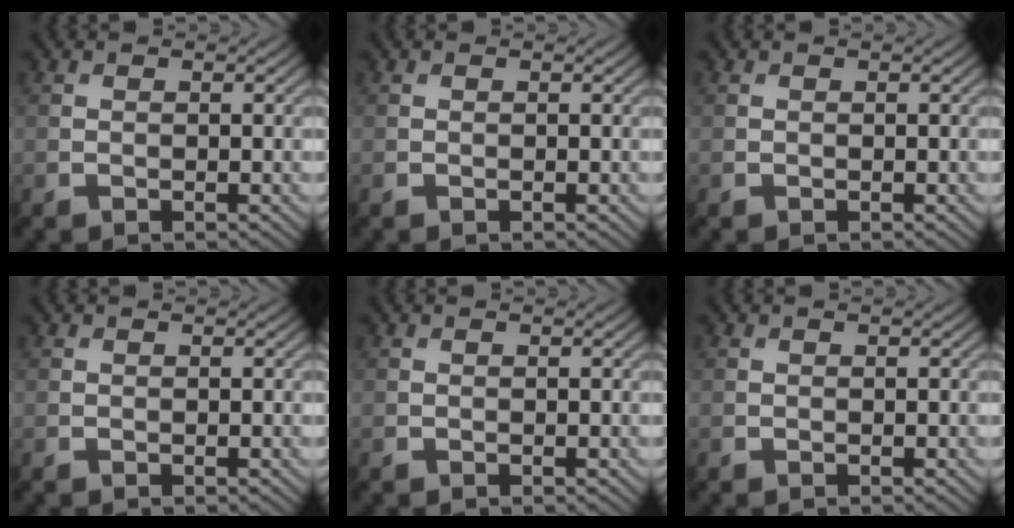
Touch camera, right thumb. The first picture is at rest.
{"total": 0.0}
{"total": 0.0}
{"total": 0.0}
{"total": 0.0}
{"total": 0.0}